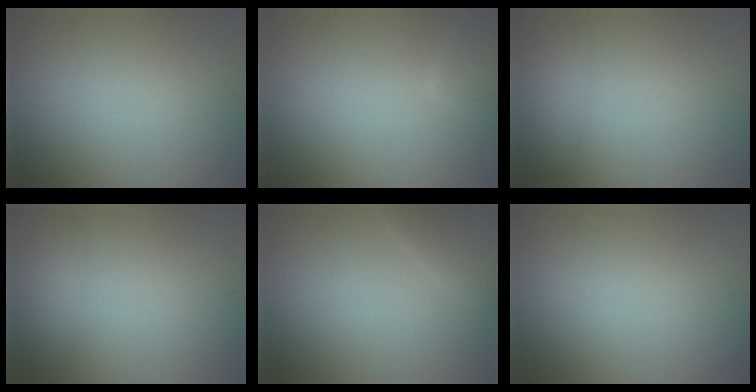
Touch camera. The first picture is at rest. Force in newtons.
{"total": 1.9, "press": 1.9, "slide": 0.1}
{"total": 1.5, "press": 1.5, "slide": 0.0}
{"total": 1.5, "press": 1.5, "slide": 0.0}
{"total": 1.7, "press": 1.7, "slide": 0.1}
{"total": 0.0}